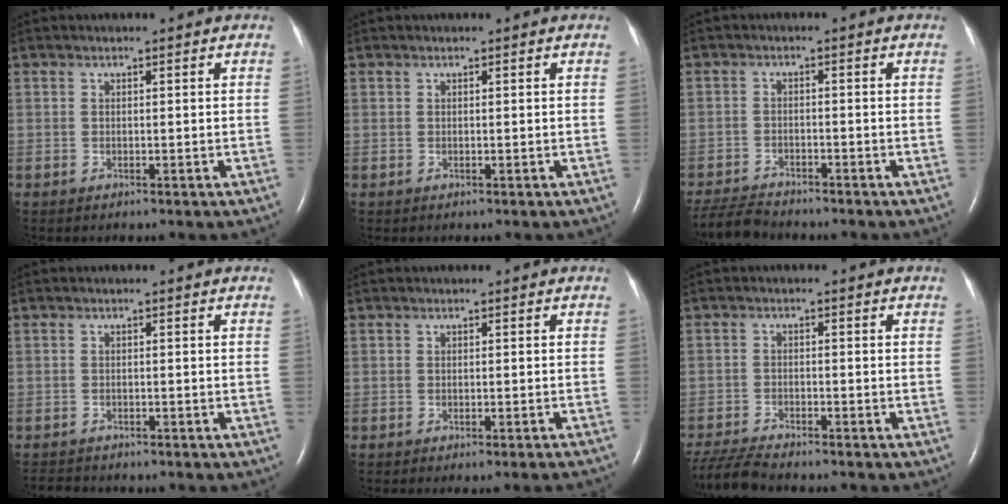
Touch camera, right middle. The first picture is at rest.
{"total": 0.0}
{"total": 5.6, "force": [-5.5, 0.5, 1.1], "torque": [-0.020, -0.023, -0.098]}
{"total": 2.5, "force": [-2.4, 0.5, 0.2], "torque": [-0.003, -0.010, -0.038]}
{"total": 3.1, "force": [-2.8, -0.7, 1.1], "torque": [-0.009, -0.001, -0.034]}
{"total": 6.3, "force": [-6.0, -0.1, 2.1], "torque": [-0.043, -0.025, -0.109]}